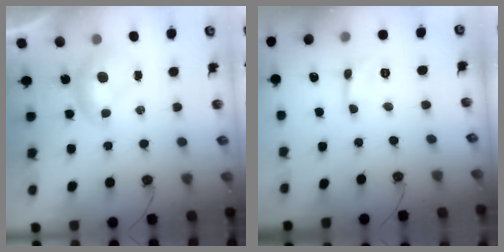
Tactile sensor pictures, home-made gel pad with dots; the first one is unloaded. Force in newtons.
{"total": 2.0, "press": 1.9, "slide": 0.5}